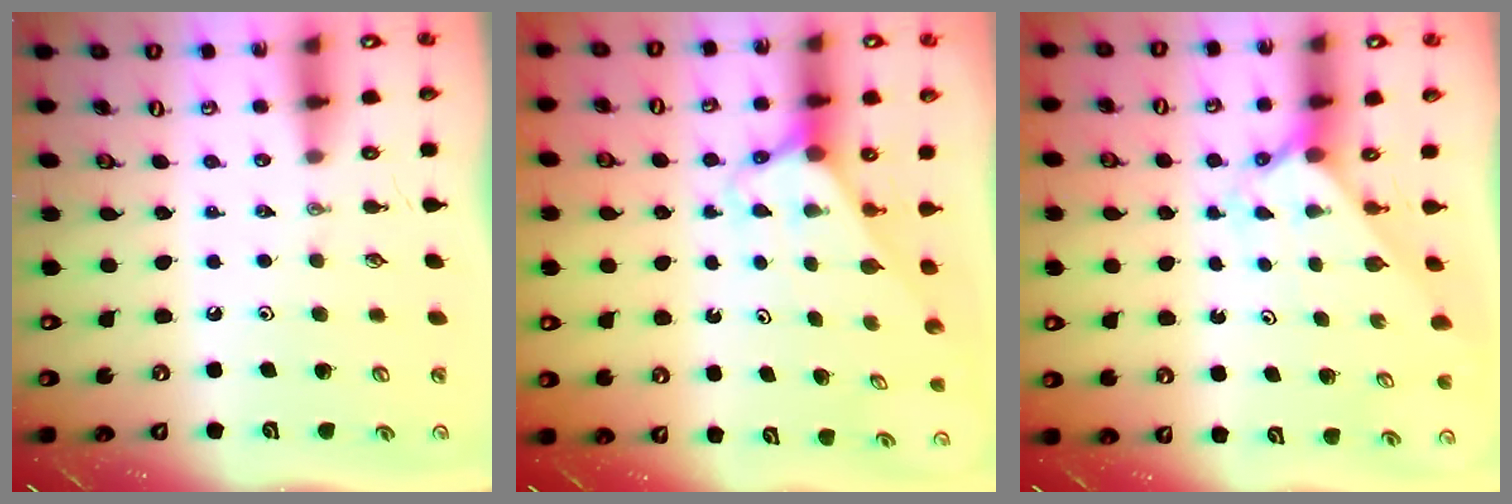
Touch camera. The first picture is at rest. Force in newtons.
{"total": 2.6, "press": 2.6, "slide": 0.2}
{"total": 2.0, "press": 2.0, "slide": 0.2}